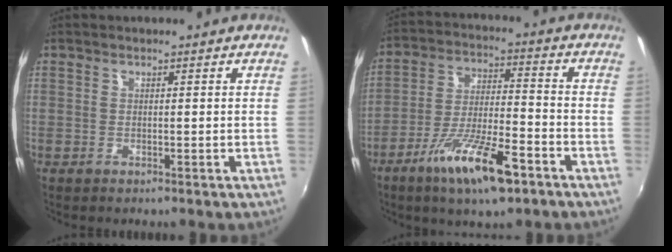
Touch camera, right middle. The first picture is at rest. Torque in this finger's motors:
{"motor_torque": [1.11, -1.02, 0.38, 0.13]}